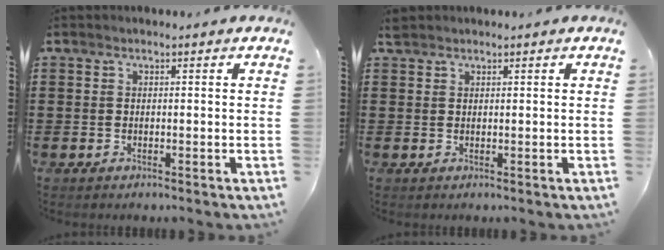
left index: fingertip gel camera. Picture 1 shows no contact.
{"total": 1.0, "force": [0.9, 0.4, 0.2], "torque": [-0.007, 0.002, 0.017]}